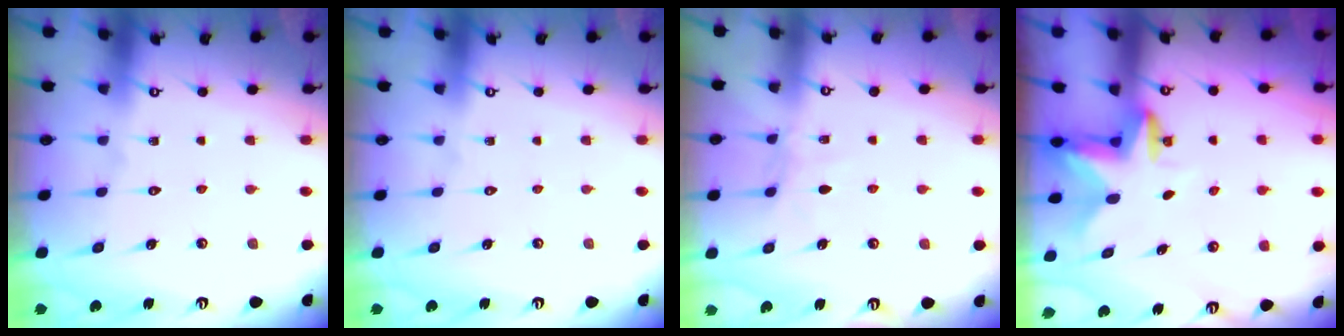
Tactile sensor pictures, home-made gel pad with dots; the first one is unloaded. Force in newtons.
{"total": 0.0}
{"total": 3.5, "press": 3.5, "slide": 0.5}
{"total": 2.8, "press": 2.8, "slide": 0.5}